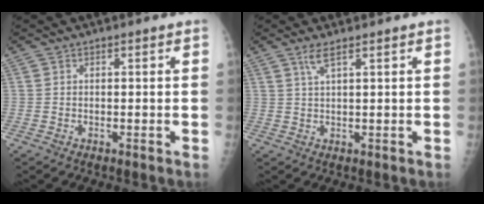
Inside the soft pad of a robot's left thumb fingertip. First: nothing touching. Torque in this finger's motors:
{"motor_torque": [0.33, -0.08, 0.32, -0.07, 0.13]}